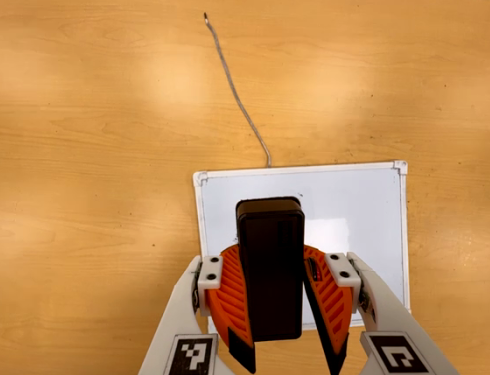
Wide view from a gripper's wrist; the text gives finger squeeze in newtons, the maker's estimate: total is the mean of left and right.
{"total": 9.8, "left": 9.8, "right": 9.9}